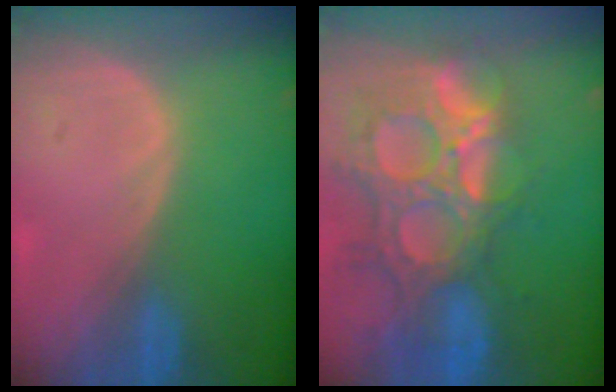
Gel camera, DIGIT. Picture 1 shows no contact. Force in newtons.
{"total": 14.5, "press": 12.1, "slide": 7.9}